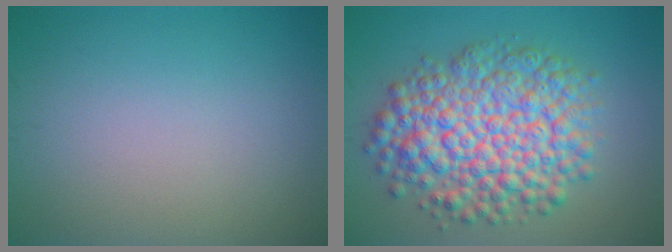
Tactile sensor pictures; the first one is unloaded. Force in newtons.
{"total": 9.5, "press": 9.5, "slide": 0.3}